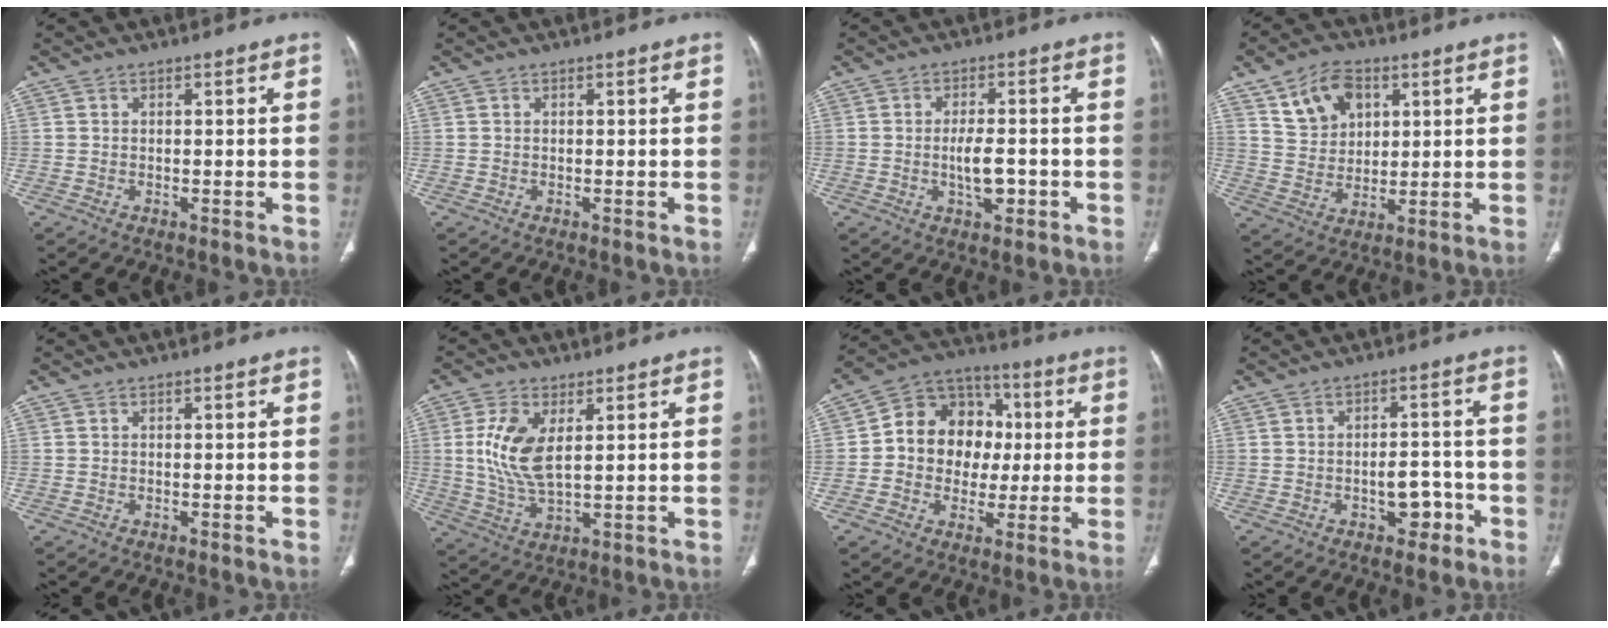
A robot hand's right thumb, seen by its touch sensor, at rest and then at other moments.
{"total": 0.0}
{"total": 5.1, "force": [-1.2, 2.3, 4.4], "torque": [-0.067, 0.006, -0.017]}
{"total": 10.2, "force": [4.8, 7.1, 5.5], "torque": [-0.071, -0.016, 0.093]}
{"total": 0.0}
{"total": 9.9, "force": [2.4, 4.9, 8.3], "torque": [-0.173, -0.012, 0.053]}
{"total": 14.9, "force": [0.9, 12.4, 8.3], "torque": [-0.086, 0.028, 0.007]}
{"total": 5.3, "force": [-2.4, 3.3, 3.4], "torque": [-0.021, 0.029, -0.030]}